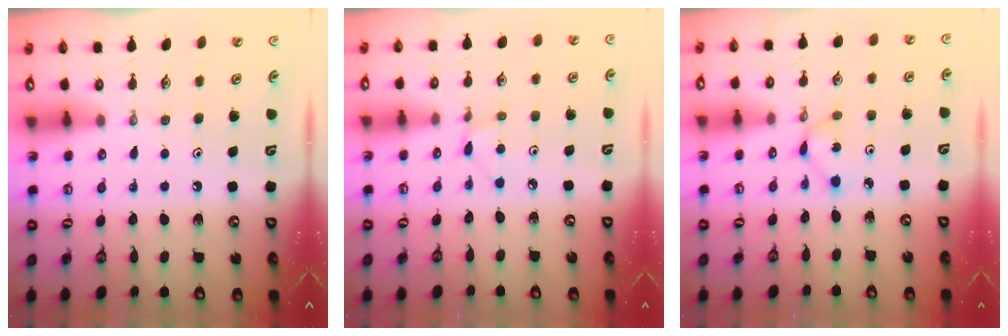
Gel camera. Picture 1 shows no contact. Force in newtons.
{"total": 1.5, "press": 1.5, "slide": 0.2}
{"total": 1.6, "press": 1.6, "slide": 0.2}